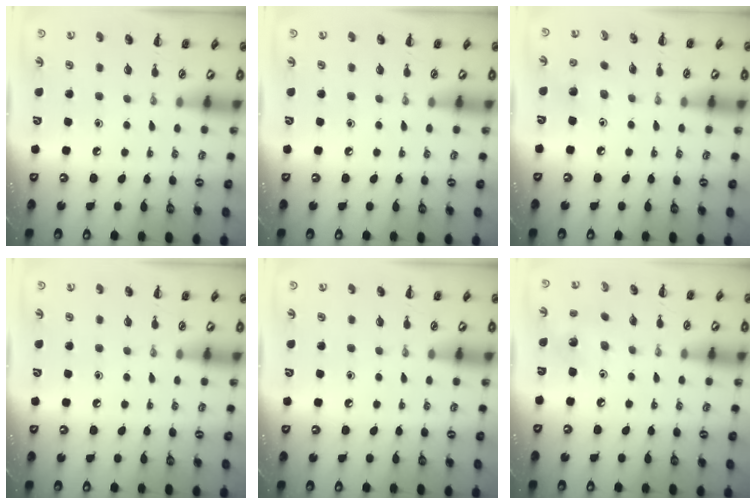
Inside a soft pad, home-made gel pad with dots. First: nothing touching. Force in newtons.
{"total": 0.0}
{"total": 5.0, "press": 4.9, "slide": 0.7}
{"total": 0.0}
{"total": 0.0}
{"total": 3.5, "press": 3.5, "slide": 0.6}